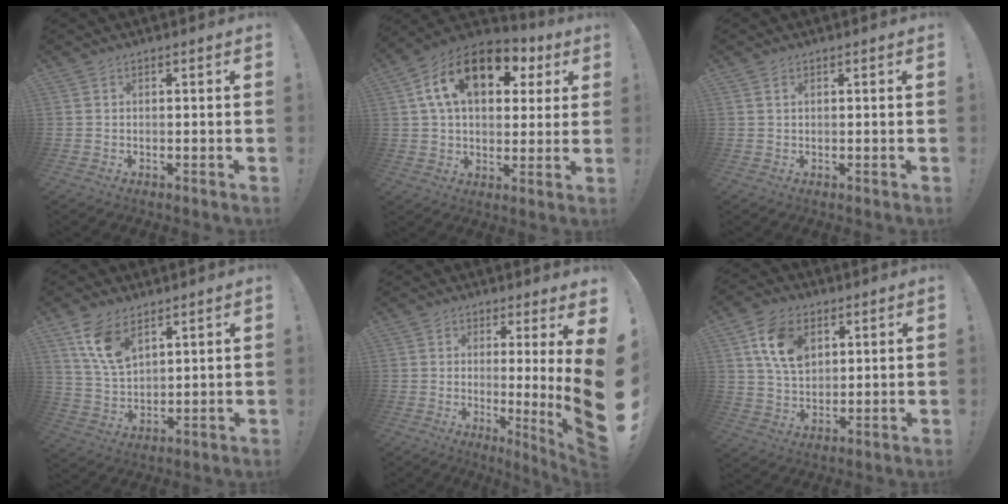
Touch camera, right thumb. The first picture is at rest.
{"total": 18.2, "force": [7.3, 11.3, 12.3], "torque": [-0.193, -0.015, 0.127]}
{"total": 0.9, "force": [0.6, 0.3, 0.6], "torque": [-0.005, -0.003, 0.009]}
{"total": 10.7, "force": [6.8, 5.3, 6.3], "torque": [-0.122, -0.030, 0.131]}
{"total": 10.0, "force": [1.5, -1.0, 9.8], "torque": [-0.126, -0.058, 0.016]}
{"total": 12.9, "force": [5.6, 8.7, 7.7], "torque": [-0.122, -0.006, 0.109]}